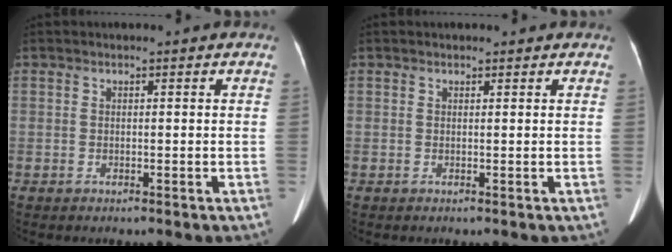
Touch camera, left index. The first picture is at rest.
{"total": 2.2, "force": [1.9, 0.7, 0.8], "torque": [-0.008, 0.009, 0.019]}